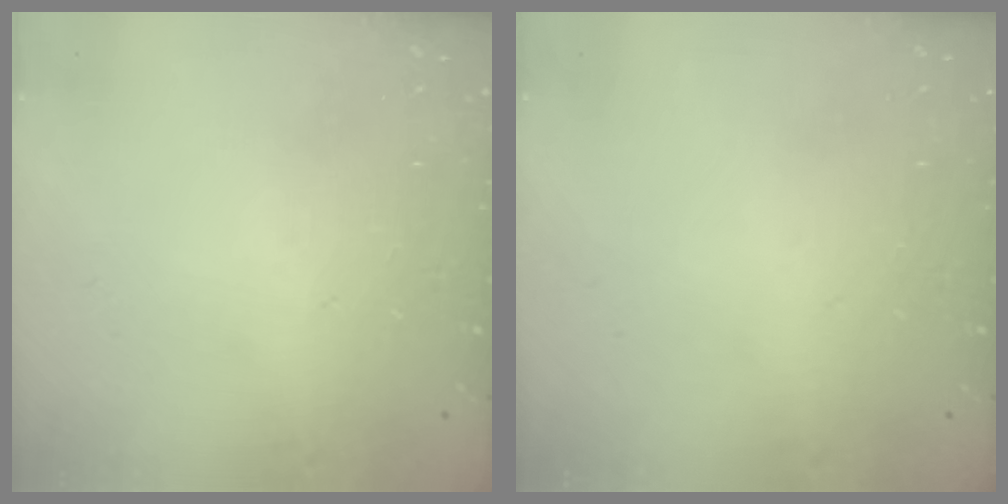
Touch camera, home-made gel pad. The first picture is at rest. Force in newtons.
{"total": 0.0}